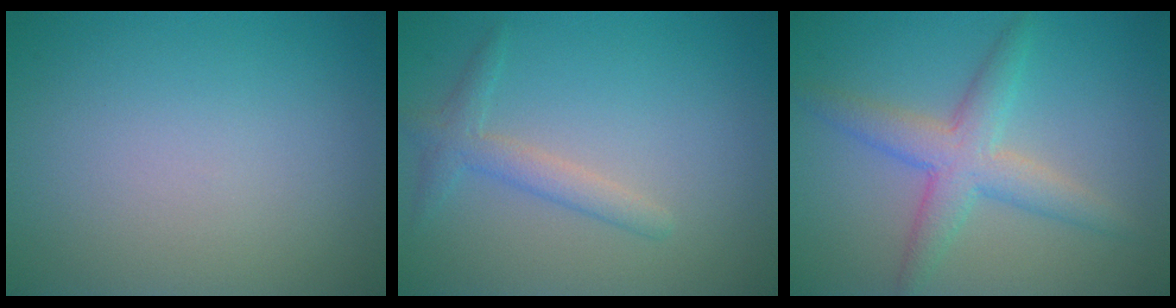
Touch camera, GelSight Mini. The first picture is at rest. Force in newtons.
{"total": 2.1, "press": 2.1, "slide": 0.1}
{"total": 4.2, "press": 4.2, "slide": 0.1}